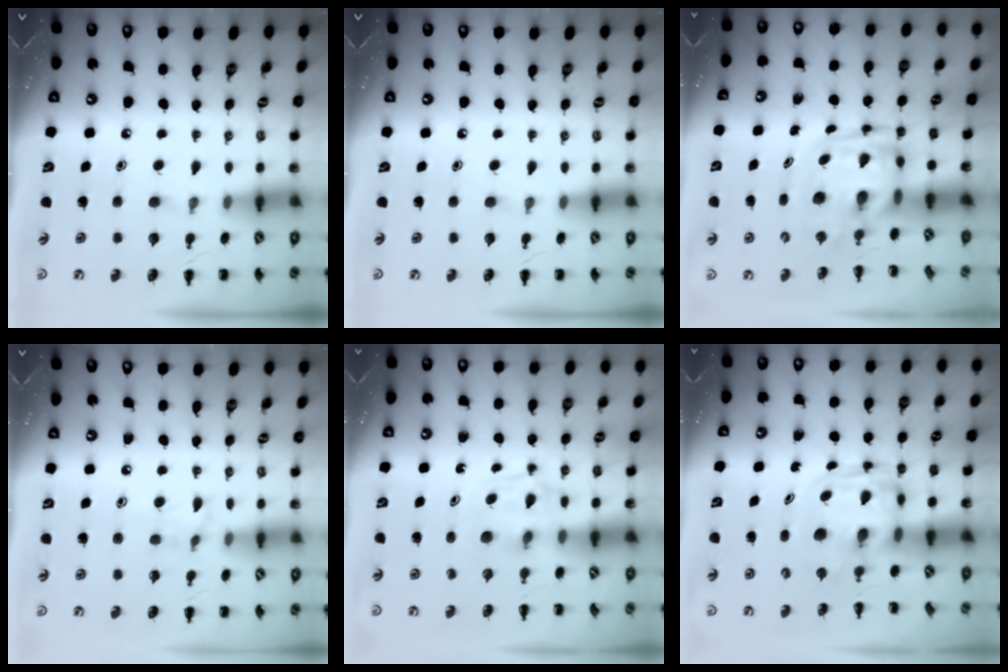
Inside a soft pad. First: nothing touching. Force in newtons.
{"total": 0.0}
{"total": 3.2, "press": 3.1, "slide": 0.7}
{"total": 6.1, "press": 5.7, "slide": 2.0}
{"total": 3.2, "press": 2.8, "slide": 1.5}
{"total": 2.8, "press": 2.8, "slide": 0.2}